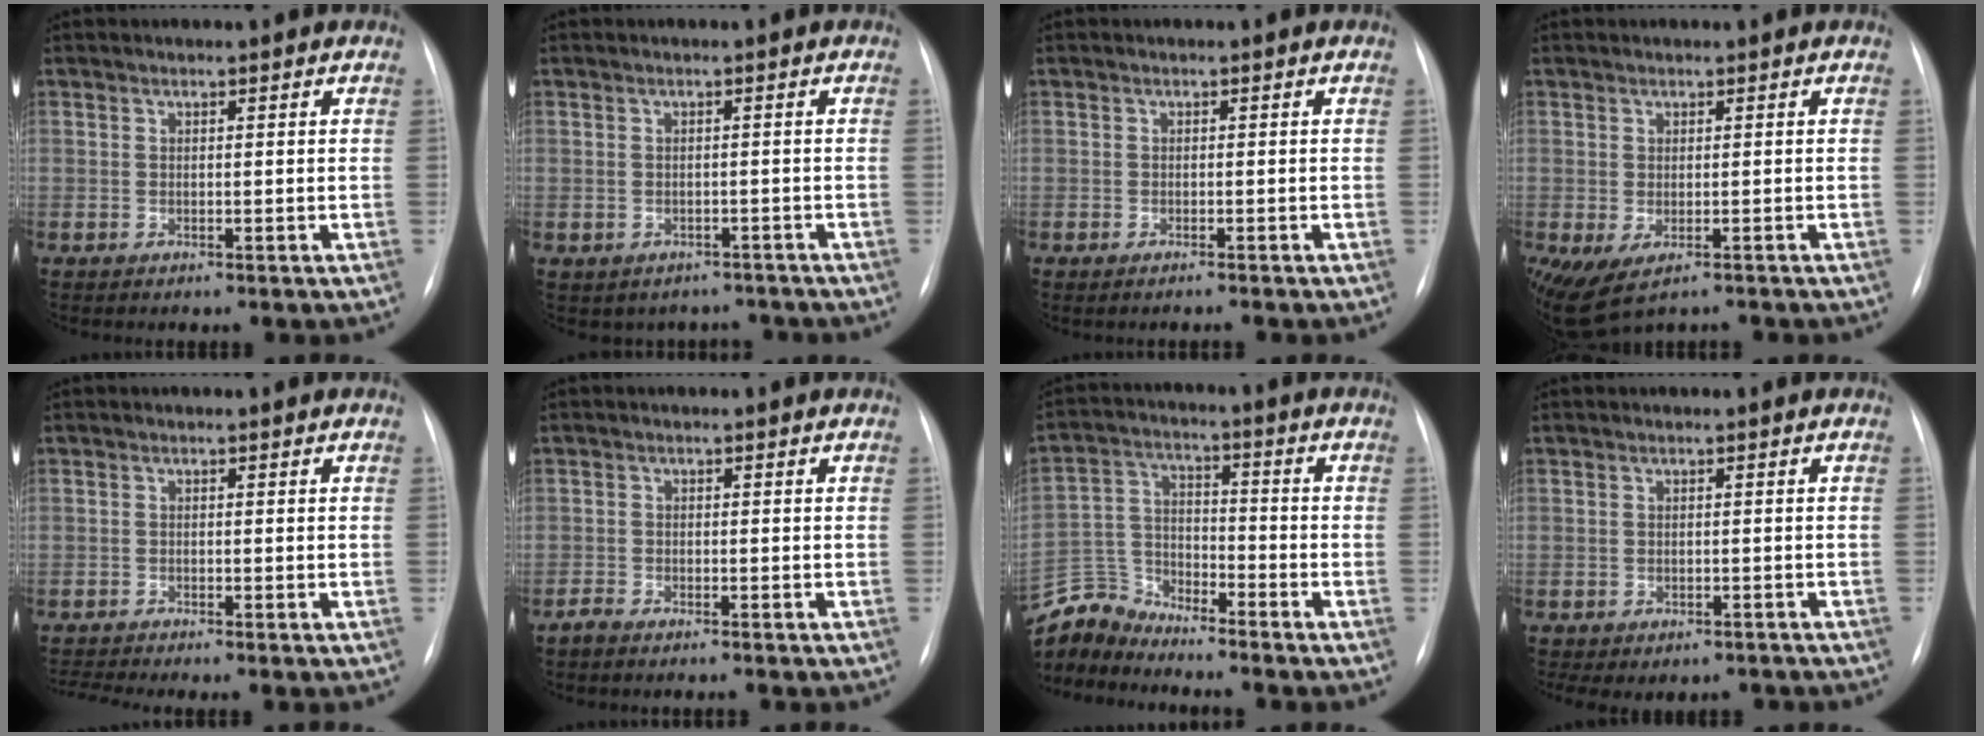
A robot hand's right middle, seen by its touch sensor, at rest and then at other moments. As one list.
[{"total": 5.1, "force": [-4.0, 3.1, 0.2], "torque": [0.008, 0.022, -0.046]}, {"total": 1.0, "force": [-0.9, -0.1, 0.4], "torque": [-0.010, -0.002, -0.014]}, {"total": 7.1, "force": [-4.6, 3.0, 4.6], "torque": [-0.075, -0.016, -0.070]}, {"total": 2.6, "force": [-2.3, -1.1, 0.6], "torque": [-0.020, -0.012, -0.046]}, {"total": 1.8, "force": [-1.7, 0.2, 0.8], "torque": [-0.019, -0.004, -0.030]}, {"total": 8.2, "force": [-8.1, 1.0, -0.3], "torque": [0.000, 0.014, -0.165]}, {"total": 6.1, "force": [-4.7, 3.5, 1.9], "torque": [-0.021, 0.016, -0.054]}]